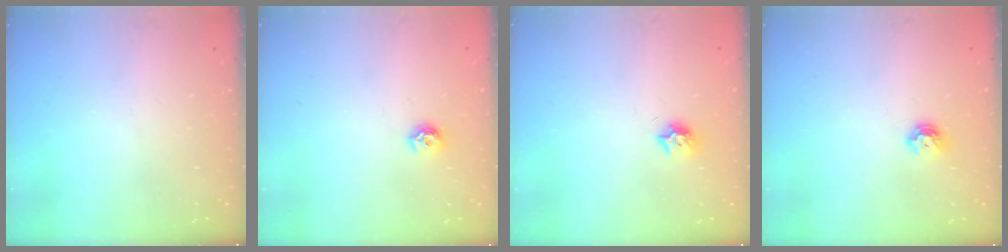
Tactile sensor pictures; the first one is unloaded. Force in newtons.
{"total": 6.8, "press": 6.7, "slide": 1.0}
{"total": 6.9, "press": 6.9, "slide": 0.3}
{"total": 6.6, "press": 6.6, "slide": 1.0}